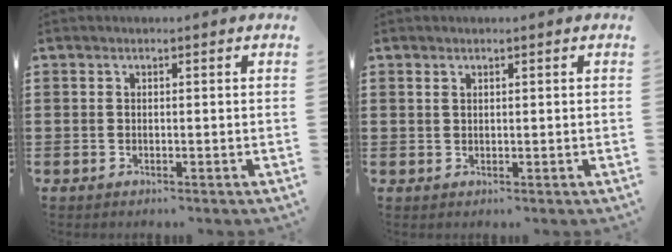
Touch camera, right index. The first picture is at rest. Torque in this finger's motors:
{"motor_torque": [-0.24, 0.24, -0.01, -0.01]}